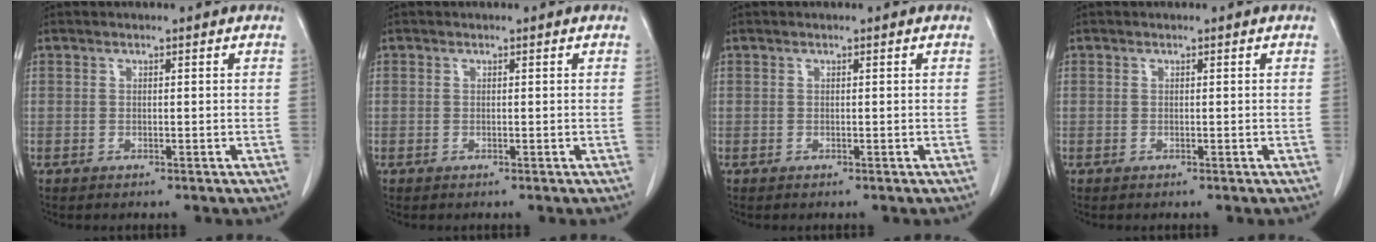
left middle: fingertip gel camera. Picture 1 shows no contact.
{"total": 0.0}
{"total": 0.0}
{"total": 0.0}